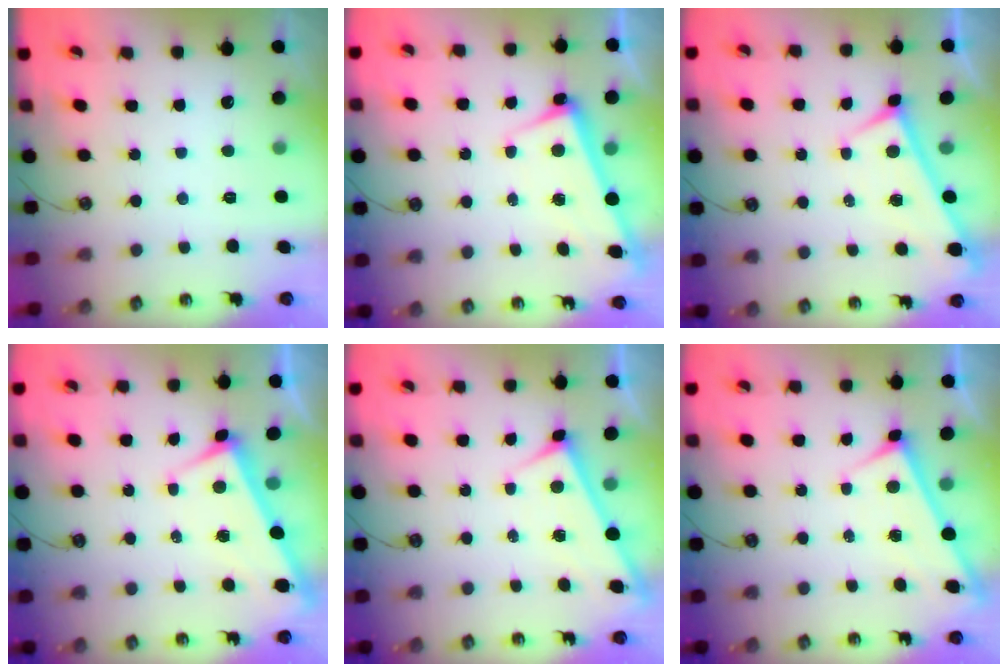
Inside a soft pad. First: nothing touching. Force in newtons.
{"total": 2.6, "press": 2.5, "slide": 0.5}
{"total": 0.0}
{"total": 3.8, "press": 3.8, "slide": 0.1}
{"total": 1.2, "press": 1.1, "slide": 0.6}
{"total": 1.2, "press": 1.1, "slide": 0.6}